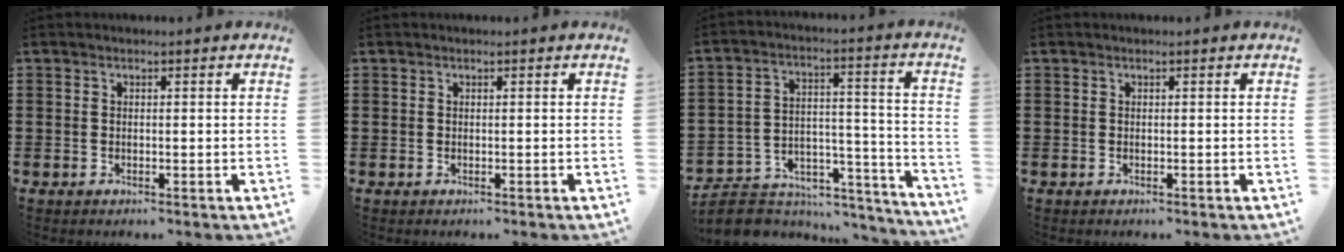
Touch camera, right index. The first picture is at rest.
{"total": 0.0}
{"total": 5.8, "force": [-5.1, 2.4, 1.1], "torque": [-0.026, 0.006, -0.100]}
{"total": 0.0}